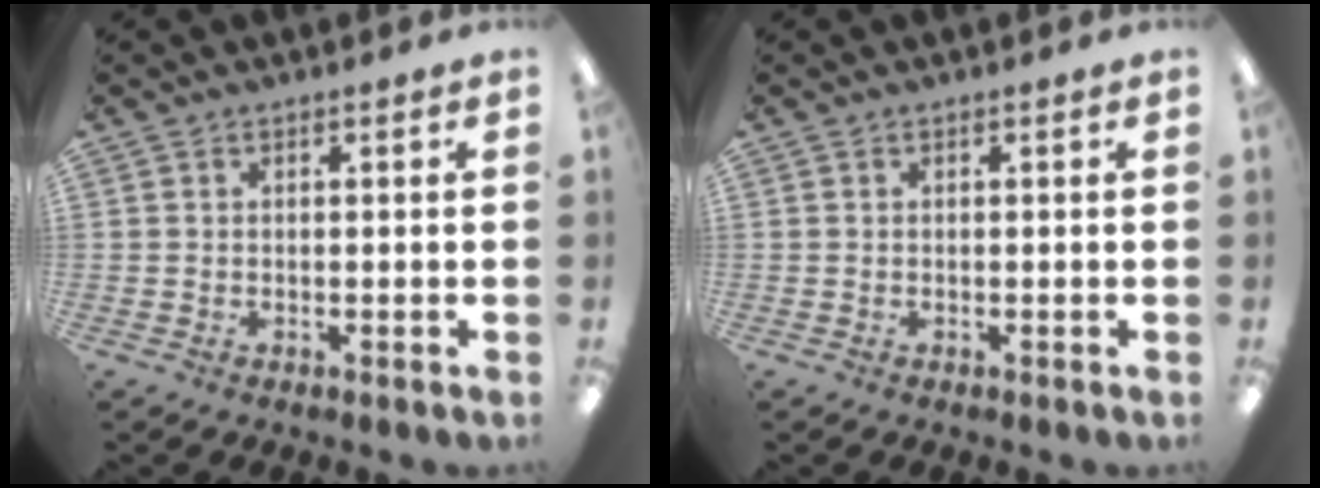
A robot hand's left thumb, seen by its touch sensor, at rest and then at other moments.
{"total": 0.0}